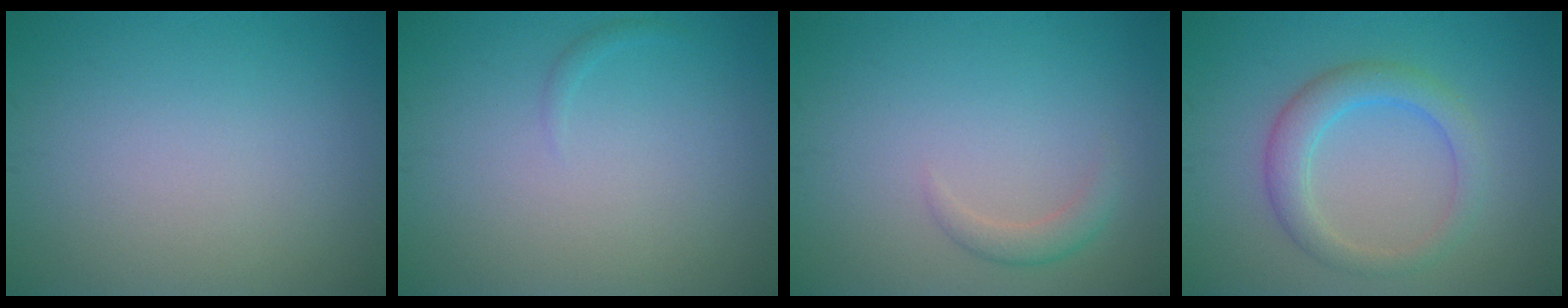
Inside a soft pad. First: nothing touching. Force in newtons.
{"total": 0.5, "press": 0.5, "slide": 0.1}
{"total": 1.5, "press": 1.5, "slide": 0.1}
{"total": 3.5, "press": 3.5, "slide": 0.1}